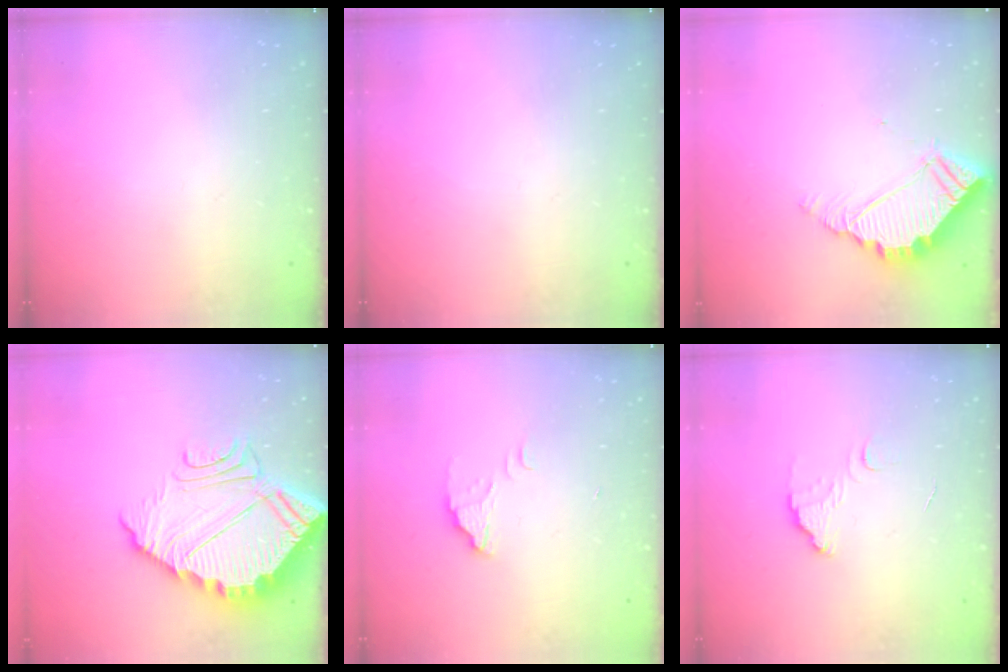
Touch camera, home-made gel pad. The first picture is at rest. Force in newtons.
{"total": 0.0}
{"total": 6.6, "press": 6.6, "slide": 0.2}
{"total": 12.7, "press": 12.7, "slide": 0.8}
{"total": 1.9, "press": 1.9, "slide": 0.1}
{"total": 5.9, "press": 5.9, "slide": 0.4}